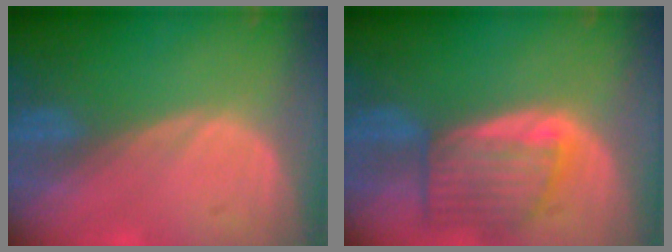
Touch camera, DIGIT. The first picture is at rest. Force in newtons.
{"total": 7.7, "press": 7.0, "slide": 3.2}